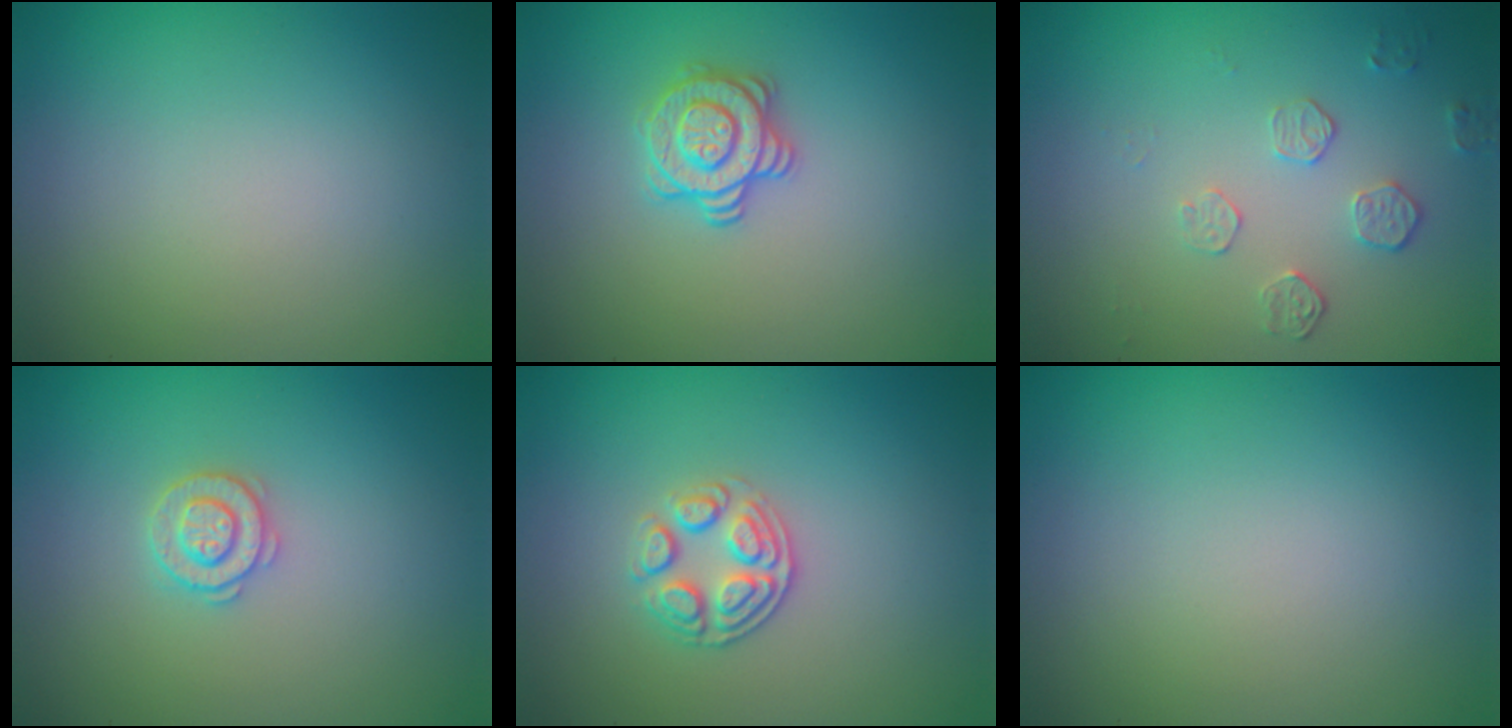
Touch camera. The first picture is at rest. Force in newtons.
{"total": 2.8, "press": 2.7, "slide": 0.9}
{"total": 1.8, "press": 1.2, "slide": 1.3}
{"total": 2.2, "press": 2.2, "slide": 0.3}
{"total": 2.6, "press": 2.5, "slide": 0.9}
{"total": 0.0}